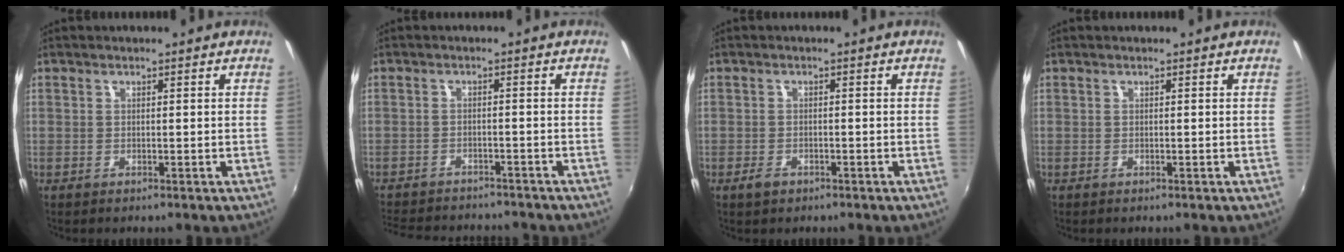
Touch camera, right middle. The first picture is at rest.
{"total": 12.4, "force": [-11.0, 3.8, 4.2], "torque": [-0.107, -0.010, -0.163]}
{"total": 2.0, "force": [-1.3, 1.1, 0.9], "torque": [-0.019, -0.001, -0.023]}
{"total": 0.0}